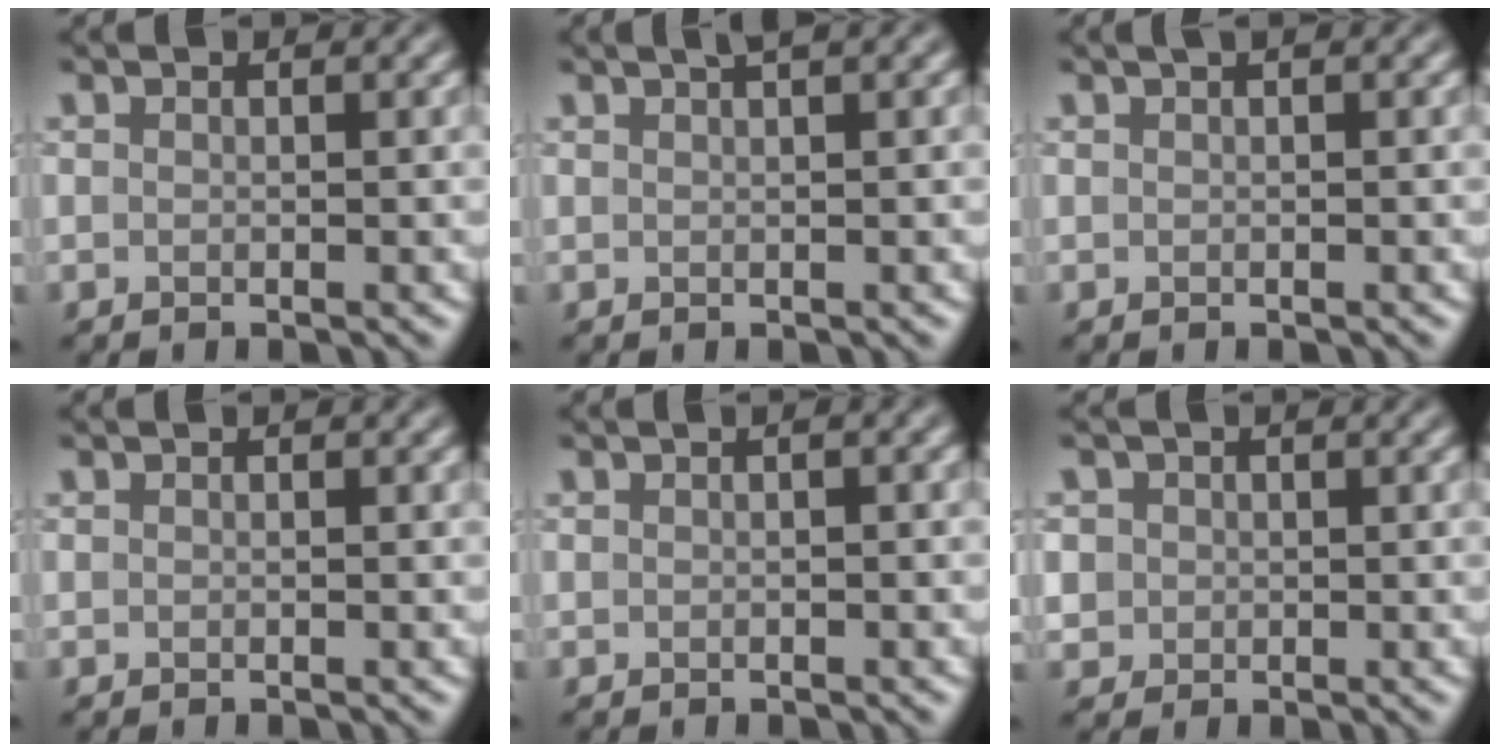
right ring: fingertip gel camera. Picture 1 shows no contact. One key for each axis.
{"total": 1.8, "fx": 1.1, "fy": 0.4, "fz": 1.3, "tx": -0.013, "ty": 0.003, "tz": 0.012}
{"total": 1.1, "fx": 0.6, "fy": 0.2, "fz": 0.9, "tx": -0.013, "ty": 0.007, "tz": 0.008}
{"total": 0.0}
{"total": 1.1, "fx": 0.0, "fy": 0.2, "fz": 1.1, "tx": -0.014, "ty": 0.005, "tz": 0.002}
{"total": 1.9, "fx": 0.4, "fy": 1.8, "fz": 0.4, "tx": -0.004, "ty": 0.006, "tz": 0.014}